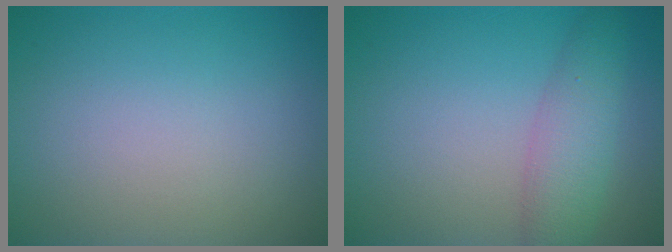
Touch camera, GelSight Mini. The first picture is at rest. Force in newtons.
{"total": 3.8, "press": 3.8, "slide": 0.1}